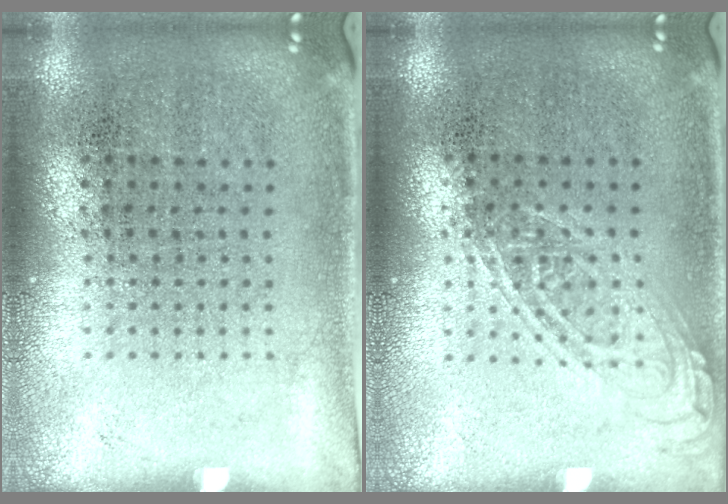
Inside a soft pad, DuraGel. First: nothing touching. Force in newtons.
{"total": 1.1, "press": 1.1, "slide": 0.1}